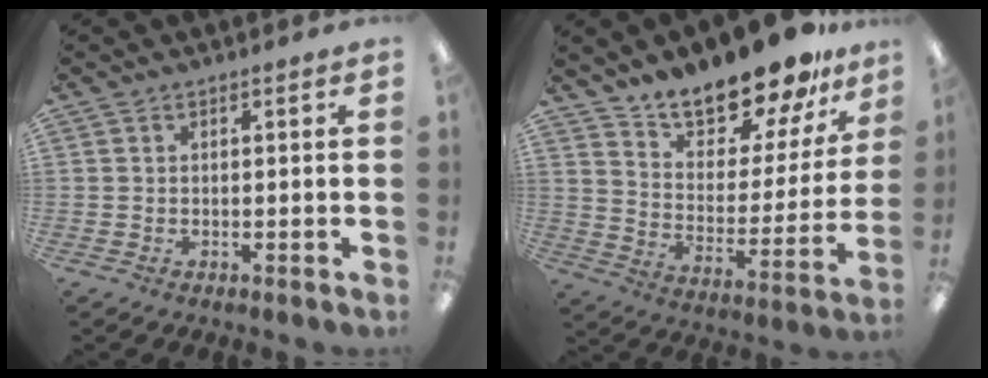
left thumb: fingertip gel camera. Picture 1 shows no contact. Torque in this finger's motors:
{"motor_torque": [1.70, 2.06, 1.18, -1.59, 0.10]}